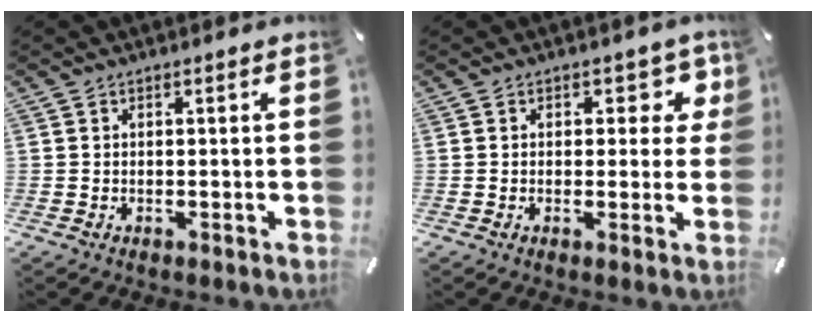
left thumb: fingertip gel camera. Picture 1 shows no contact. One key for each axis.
{"total": 6.3, "fx": 2.8, "fy": 3.8, "fz": 4.2, "tx": -0.026, "ty": -0.013, "tz": 0.038}